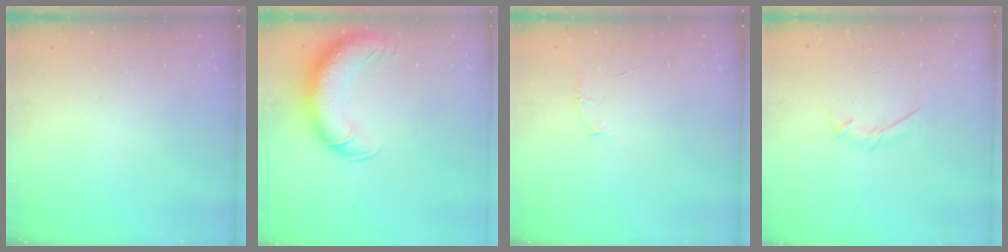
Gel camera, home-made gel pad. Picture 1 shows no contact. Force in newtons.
{"total": 15.2, "press": 14.8, "slide": 3.6}
{"total": 5.2, "press": 5.0, "slide": 1.6}
{"total": 4.1, "press": 4.0, "slide": 0.9}